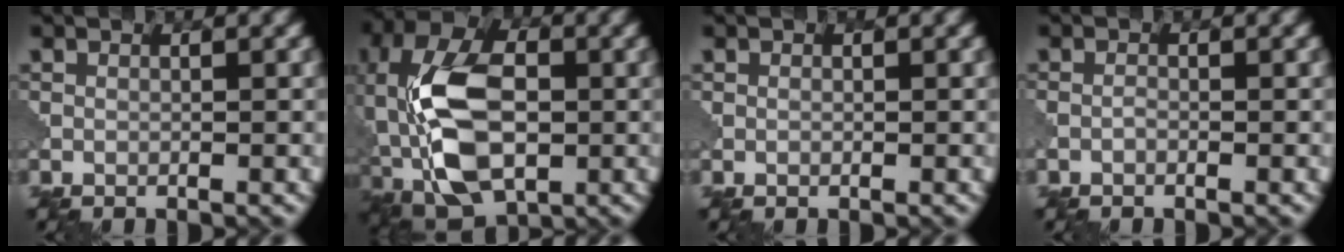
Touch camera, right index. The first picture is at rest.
{"total": 13.7, "force": [-1.8, 8.0, 10.9], "torque": [-0.226, 0.008, -0.047]}
{"total": 0.5, "force": [0.1, 0.4, 0.3], "torque": [-0.003, -0.001, 0.000]}
{"total": 0.5, "force": [-0.3, 0.2, 0.4], "torque": [-0.010, 0.000, -0.007]}